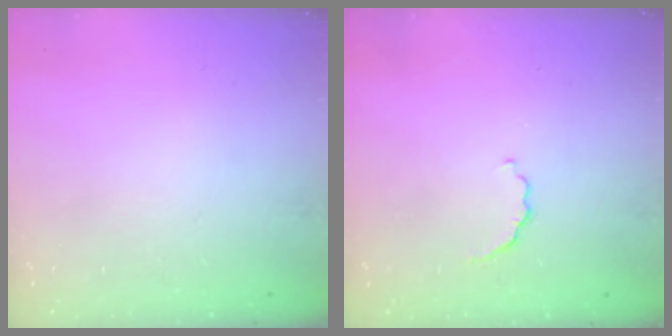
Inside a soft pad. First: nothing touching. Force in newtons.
{"total": 4.1, "press": 3.9, "slide": 1.1}